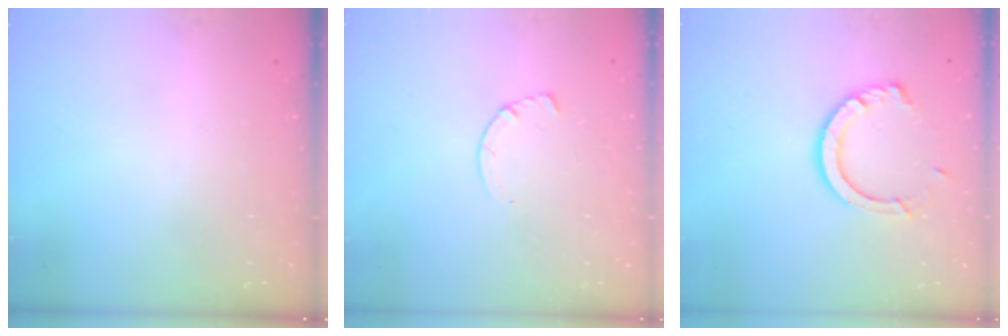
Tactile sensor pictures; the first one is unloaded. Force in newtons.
{"total": 2.9, "press": 2.9, "slide": 0.4}
{"total": 10.0, "press": 10.0, "slide": 0.9}